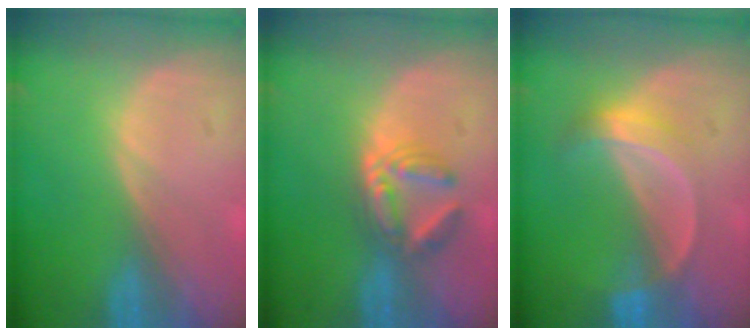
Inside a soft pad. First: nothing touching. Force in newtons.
{"total": 6.0, "press": 5.3, "slide": 2.7}
{"total": 5.3, "press": 4.8, "slide": 2.3}